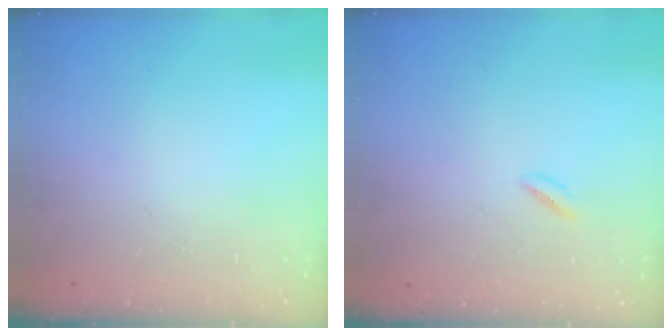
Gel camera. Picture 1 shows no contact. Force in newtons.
{"total": 1.1, "press": 0.9, "slide": 0.5}